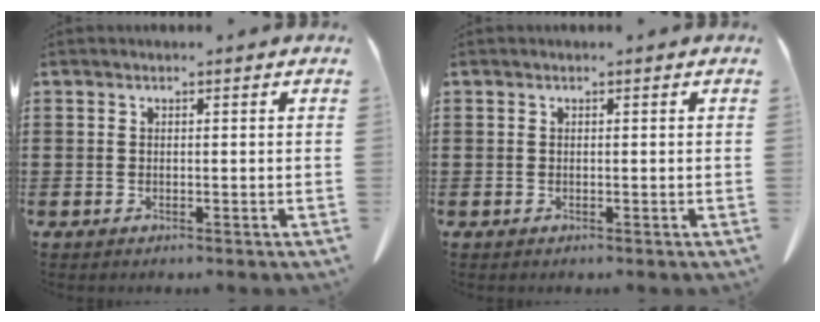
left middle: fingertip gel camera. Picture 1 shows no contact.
{"total": 0.0}